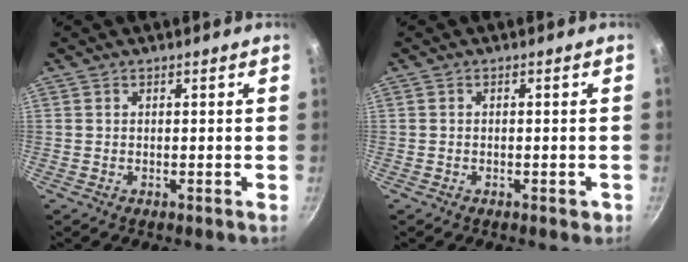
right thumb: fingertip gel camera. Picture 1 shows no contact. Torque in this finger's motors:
{"motor_torque": [0.30, 0.56, -0.08, -0.02, -0.02]}